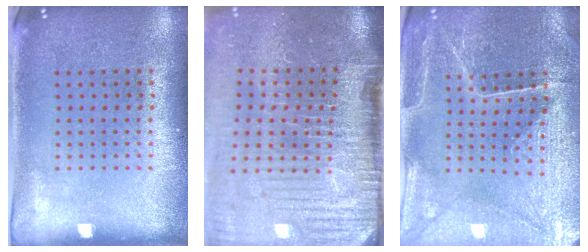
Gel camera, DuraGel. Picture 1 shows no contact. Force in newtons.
{"total": 5.1, "press": 4.2, "slide": 2.9}
{"total": 2.7, "press": 2.7, "slide": 0.2}